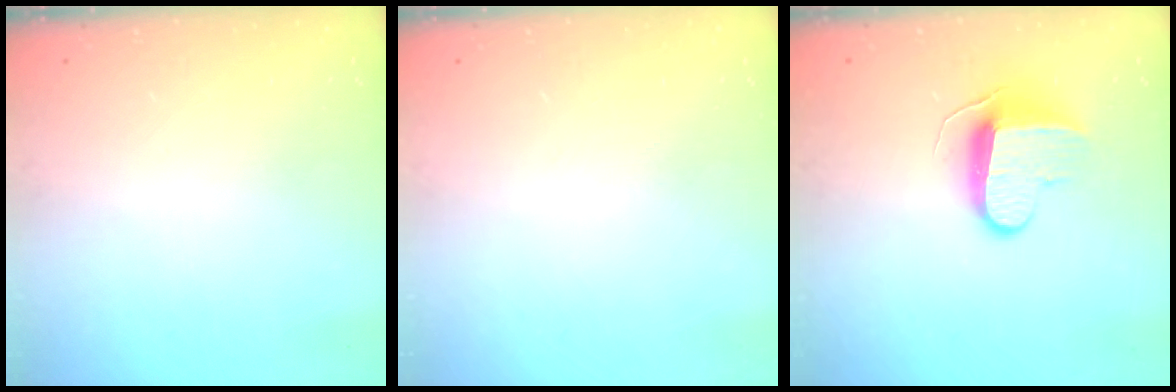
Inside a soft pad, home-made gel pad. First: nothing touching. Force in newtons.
{"total": 0.0}
{"total": 10.5, "press": 10.4, "slide": 1.2}